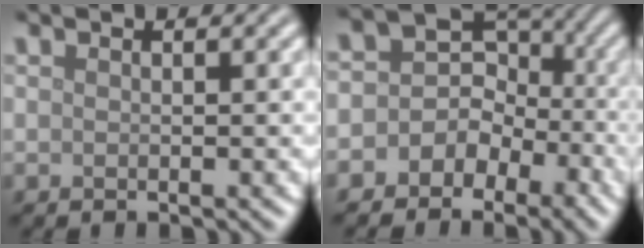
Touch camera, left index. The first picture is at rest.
{"total": 7.4, "force": [-1.8, 6.8, 2.4], "torque": [-0.002, 0.048, -0.058]}